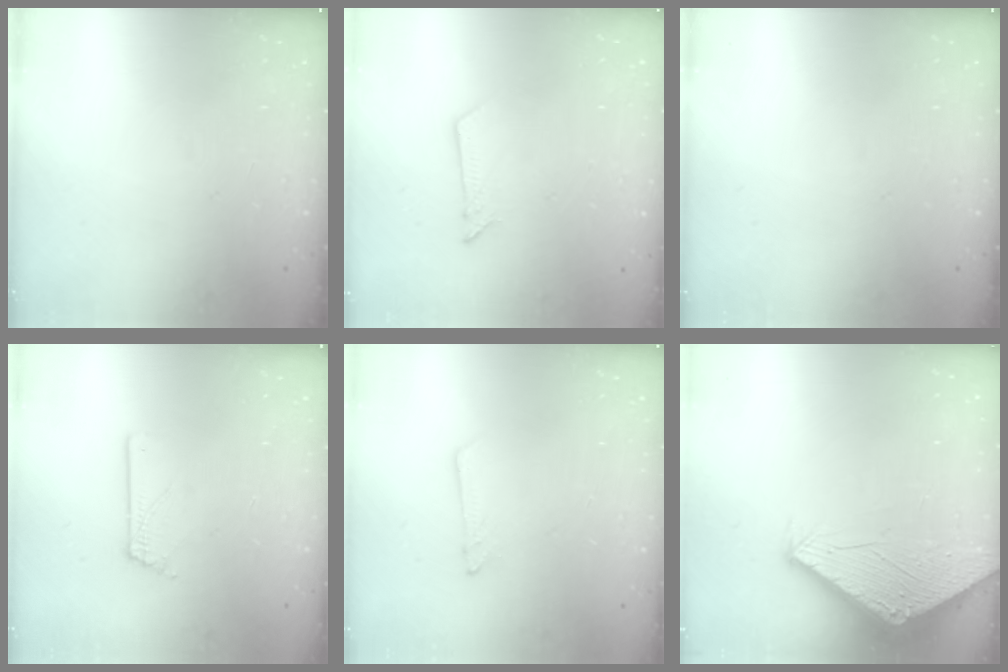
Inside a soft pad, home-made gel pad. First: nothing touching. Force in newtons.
{"total": 2.6, "press": 2.6, "slide": 0.3}
{"total": 0.0}
{"total": 0.9, "press": 0.9, "slide": 0.0}
{"total": 1.3, "press": 1.3, "slide": 0.1}
{"total": 2.9, "press": 2.9, "slide": 0.1}